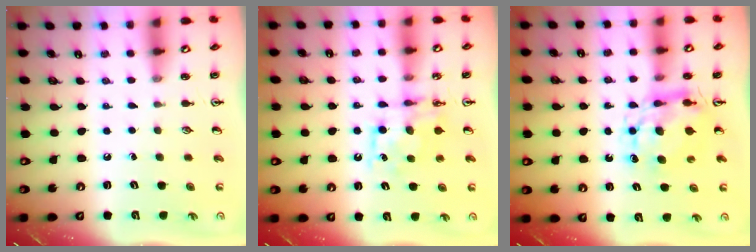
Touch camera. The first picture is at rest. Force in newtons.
{"total": 7.7, "press": 7.7, "slide": 0.4}
{"total": 7.9, "press": 7.9, "slide": 0.8}